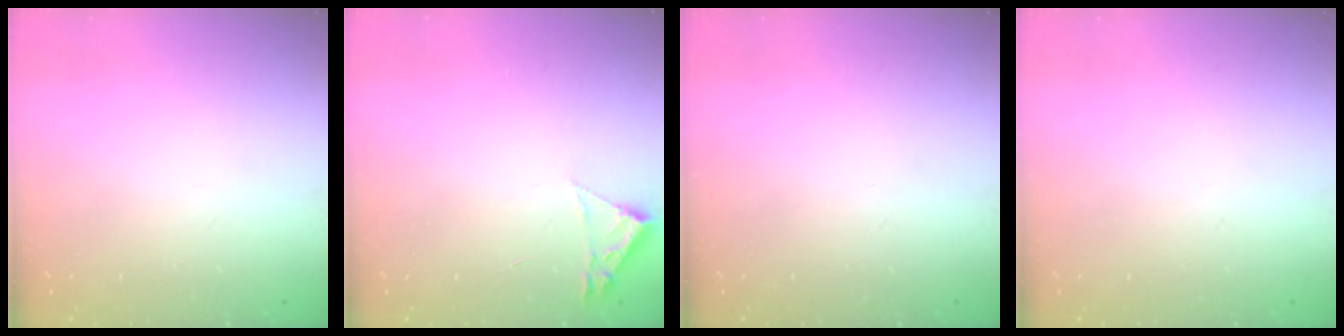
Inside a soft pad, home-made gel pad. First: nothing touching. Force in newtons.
{"total": 1.8, "press": 1.8, "slide": 0.2}
{"total": 0.0}
{"total": 0.0}